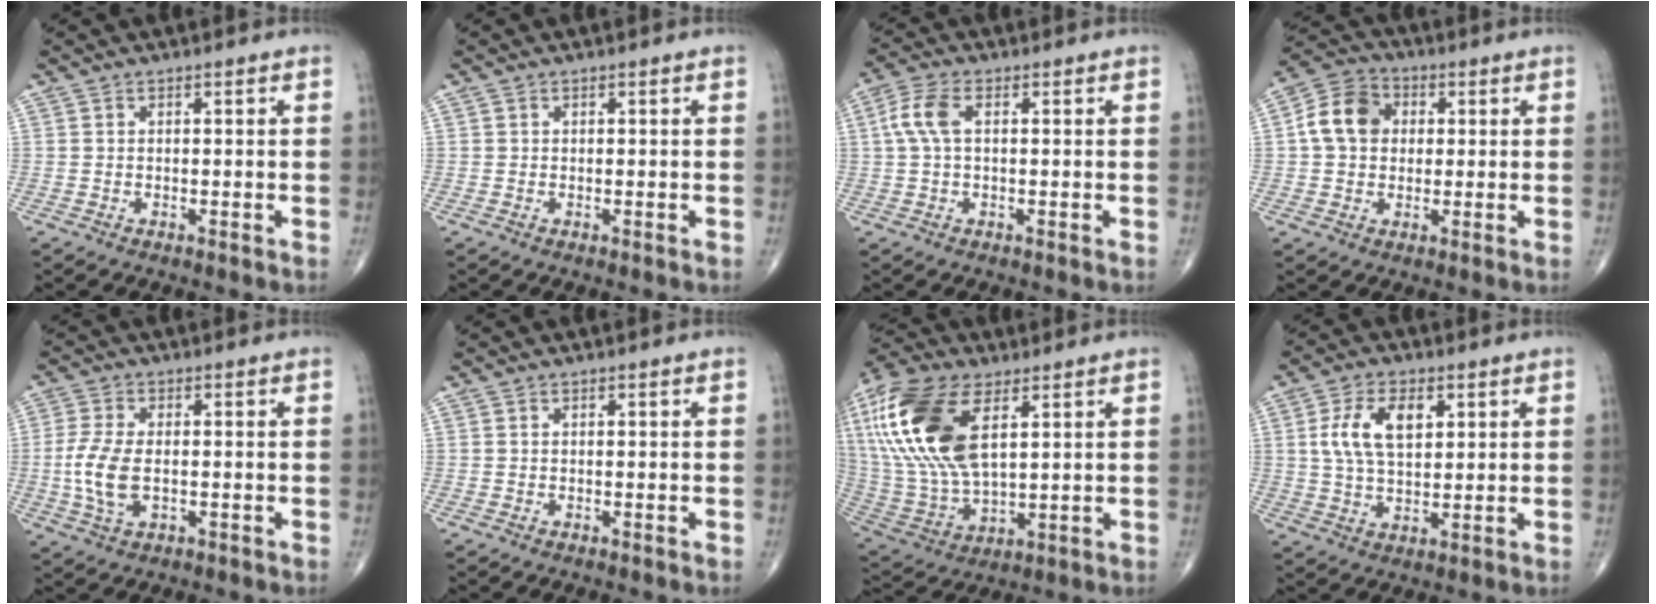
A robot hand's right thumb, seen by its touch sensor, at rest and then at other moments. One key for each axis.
{"total": 0.0}
{"total": 5.7, "fx": 1.0, "fy": 3.0, "fz": 4.8, "tx": -0.122, "ty": 0.018, "tz": 0.017}
{"total": 9.7, "fx": 1.3, "fy": 7.8, "fz": 5.6, "tx": -0.089, "ty": 0.018, "tz": 0.011}
{"total": 8.0, "fx": -0.9, "fy": 4.3, "fz": 6.7, "tx": -0.151, "ty": -0.001, "tz": -0.017}
{"total": 0.0}
{"total": 23.5, "fx": 7.9, "fy": 11.8, "fz": 18.8, "tx": -0.414, "ty": -0.015, "tz": 0.151}
{"total": 10.0, "fx": 2.8, "fy": 5.6, "fz": 7.8, "tx": -0.140, "ty": -0.003, "tz": 0.053}